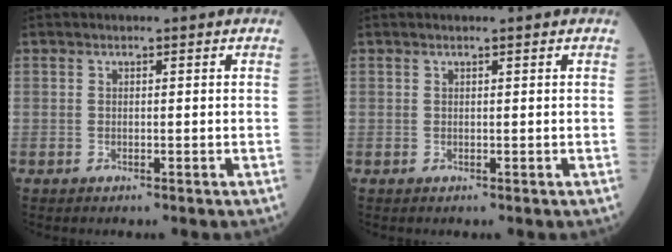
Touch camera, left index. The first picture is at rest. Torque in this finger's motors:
{"motor_torque": [-0.01, 0.05, 0.01, -0.01]}